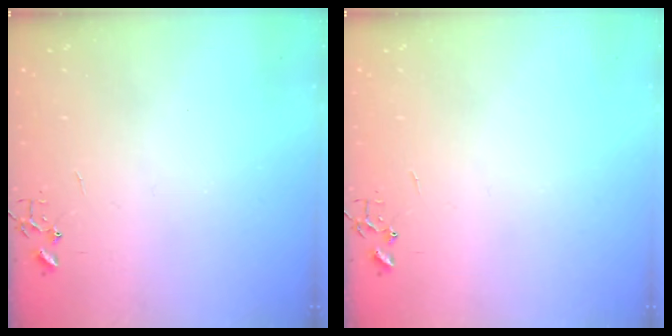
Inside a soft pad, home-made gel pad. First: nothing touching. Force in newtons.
{"total": 0.0}